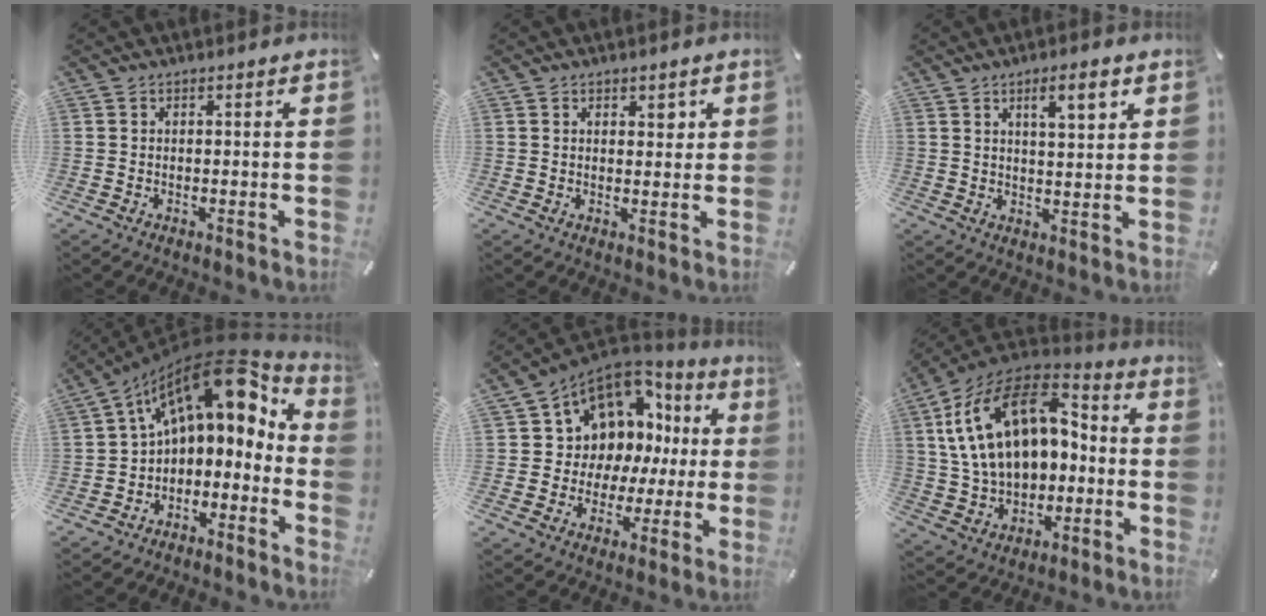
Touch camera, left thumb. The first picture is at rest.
{"total": 2.4, "force": [1.1, 1.6, 1.4], "torque": [-0.005, -0.005, 0.012]}
{"total": 6.7, "force": [3.7, 2.1, 5.2], "torque": [-0.069, -0.013, 0.056]}
{"total": 14.7, "force": [7.5, 8.3, 9.5], "torque": [-0.132, -0.060, 0.123]}
{"total": 11.2, "force": [5.5, 9.3, 3.1], "torque": [-0.066, -0.063, 0.111]}
{"total": 21.4, "force": [5.3, 14.7, 14.7], "torque": [-0.288, -0.013, 0.091]}